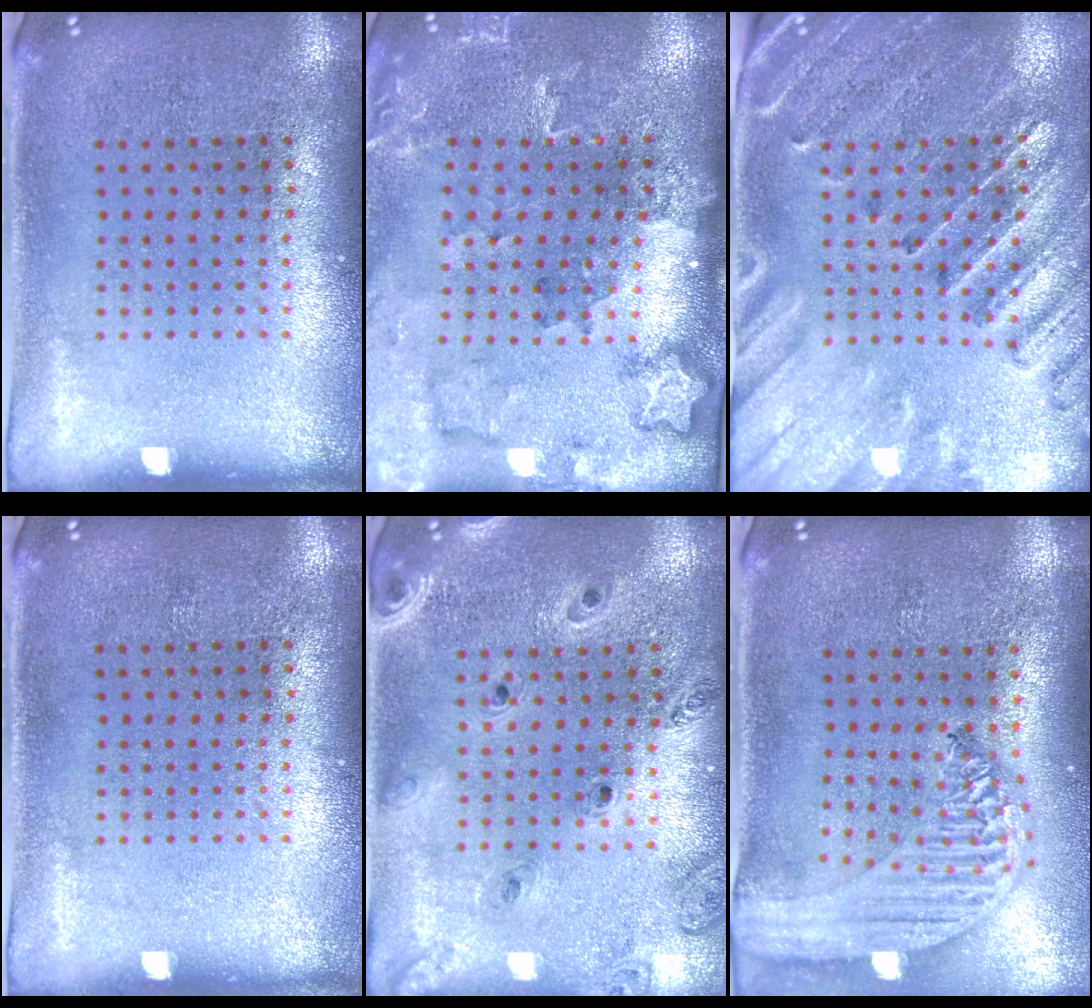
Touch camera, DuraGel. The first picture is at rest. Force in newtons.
{"total": 1.8, "press": 1.8, "slide": 0.3}
{"total": 2.8, "press": 2.7, "slide": 0.8}
{"total": 0.0}
{"total": 1.3, "press": 1.3, "slide": 0.2}
{"total": 2.4, "press": 2.1, "slide": 1.2}